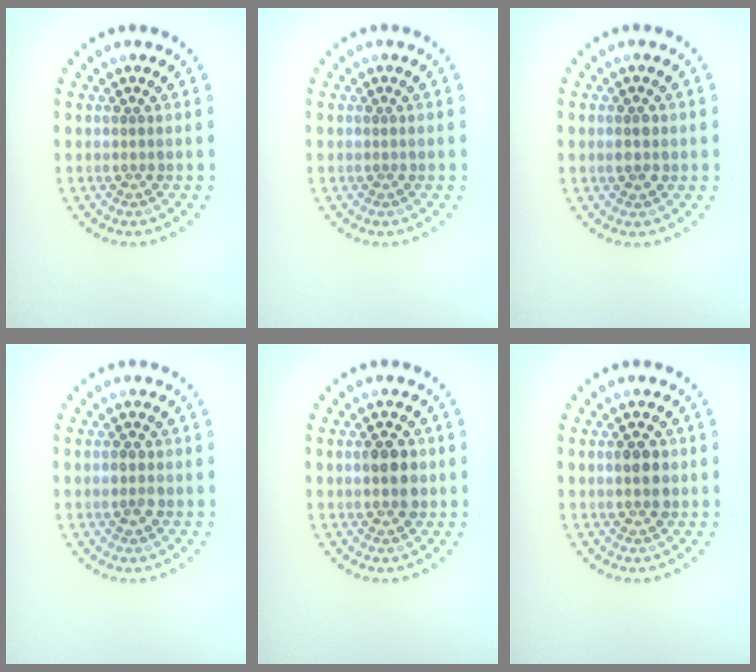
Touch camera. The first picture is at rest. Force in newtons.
{"total": 0.0}
{"total": 1.4, "press": 1.3, "slide": 0.1}
{"total": 1.4, "press": 1.4, "slide": 0.2}
{"total": 2.9, "press": 2.9, "slide": 0.1}
{"total": 2.2, "press": 2.1, "slide": 0.2}